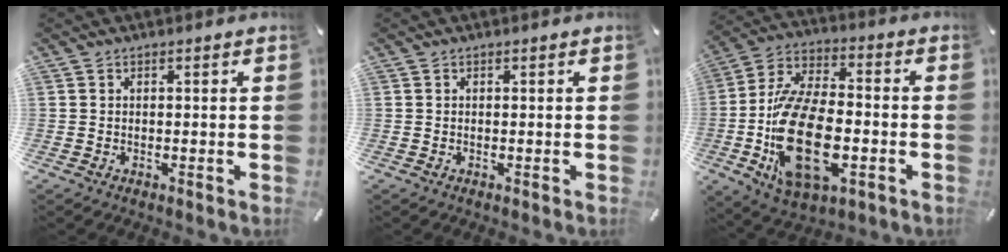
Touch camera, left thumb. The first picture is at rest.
{"total": 0.0}
{"total": 21.0, "force": [-5.3, 11.9, 16.4], "torque": [-0.333, 0.005, -0.086]}